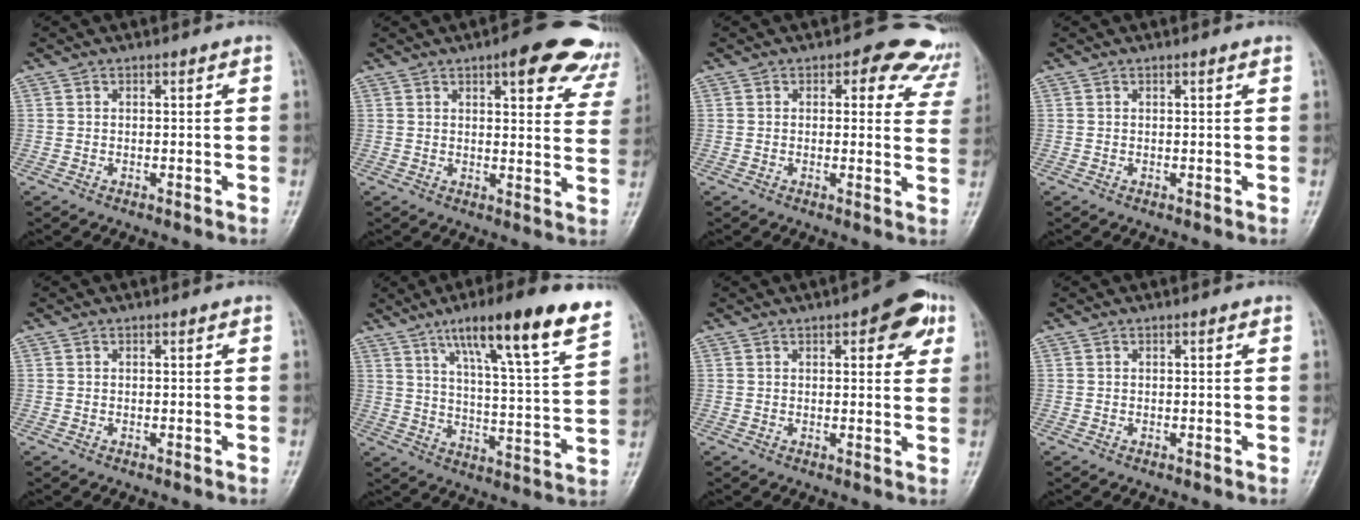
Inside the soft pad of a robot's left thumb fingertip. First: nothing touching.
{"total": 15.2, "force": [9.9, 5.4, 10.1], "torque": [-0.078, -0.033, 0.101]}
{"total": 10.1, "force": [6.4, 5.8, 5.2], "torque": [-0.005, -0.021, 0.049]}
{"total": 0.6, "force": [0.4, -0.1, 0.5], "torque": [-0.011, 0.000, 0.007]}
{"total": 0.0}
{"total": 18.9, "force": [11.9, 2.1, 14.5], "torque": [-0.202, -0.047, 0.182]}
{"total": 7.8, "force": [3.5, 3.2, 6.1], "torque": [-0.047, -0.006, 0.034]}
{"total": 0.0}